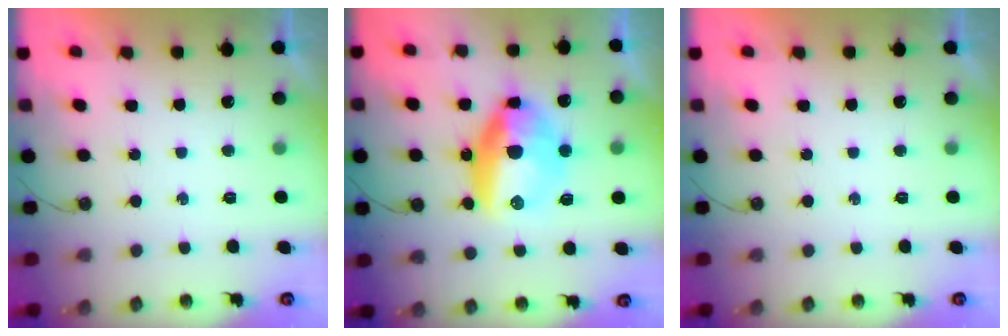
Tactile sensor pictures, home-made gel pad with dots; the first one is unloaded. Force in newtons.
{"total": 14.2, "press": 14.1, "slide": 2.3}
{"total": 0.0}